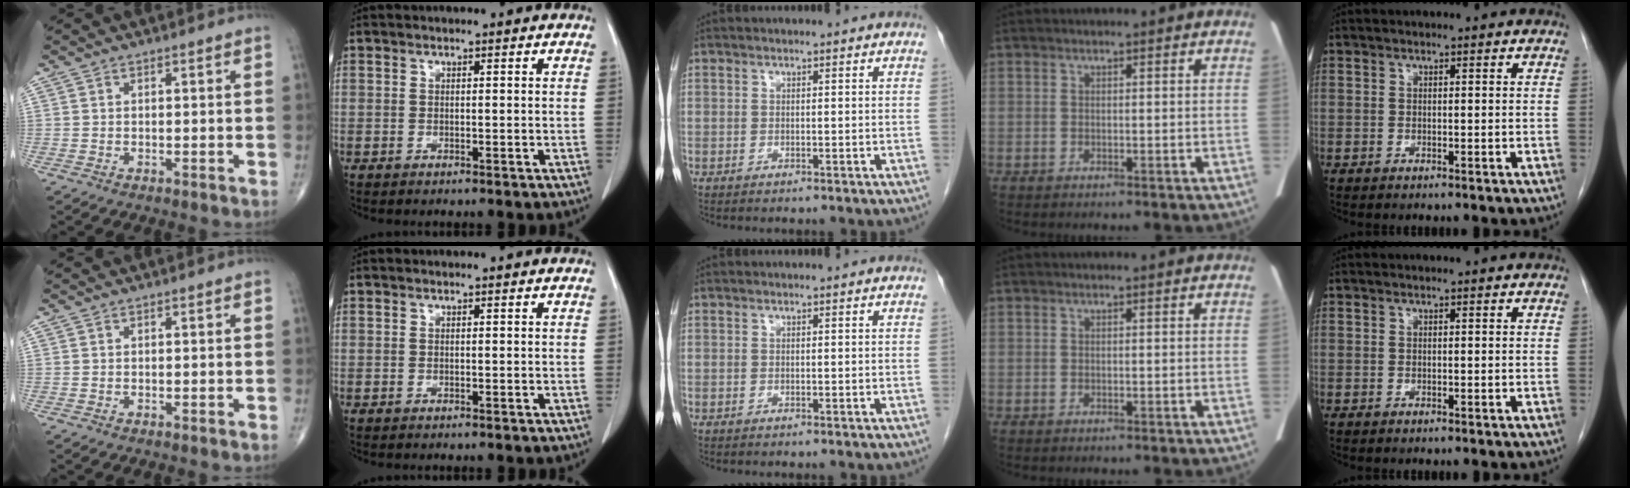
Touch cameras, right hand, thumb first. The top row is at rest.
{}